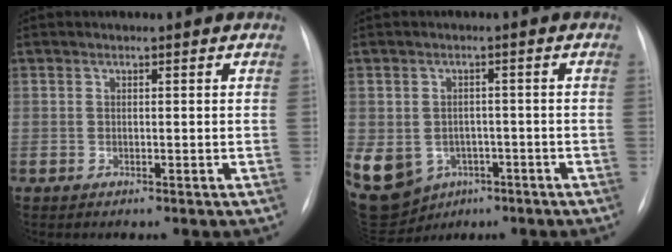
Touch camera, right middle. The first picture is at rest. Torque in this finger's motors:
{"motor_torque": [1.20, -0.94, 0.76, 0.21]}